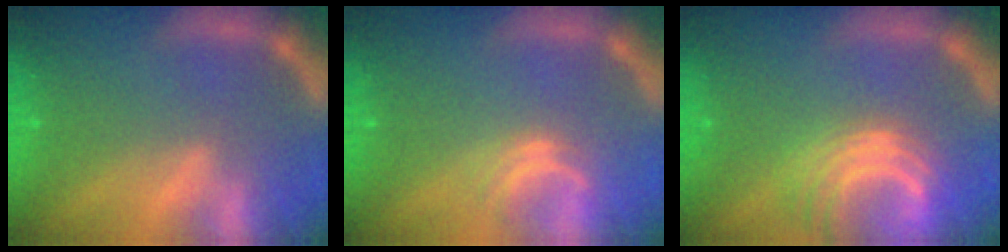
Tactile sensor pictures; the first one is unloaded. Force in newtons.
{"total": 2.0}
{"total": 7.0}